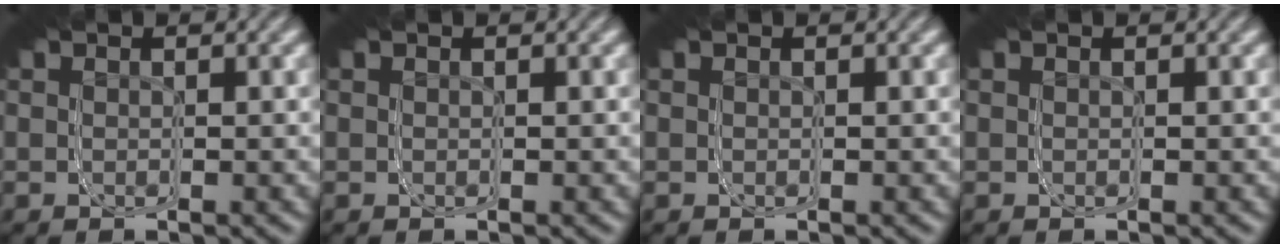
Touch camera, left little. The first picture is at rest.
{"total": 0.0}
{"total": 0.0}
{"total": 0.0}